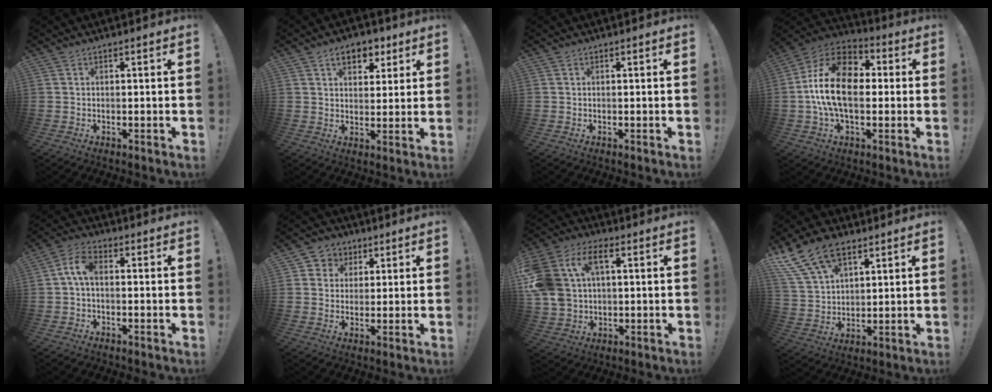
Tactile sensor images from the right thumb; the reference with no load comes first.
{"total": 8.7, "force": [4.6, 5.6, 4.8], "torque": [-0.061, -0.013, 0.083]}
{"total": 0.0}
{"total": 19.2, "force": [0.2, 11.8, 15.1], "torque": [-0.276, 0.025, 0.007]}
{"total": 6.4, "force": [0.3, 3.4, 5.5], "torque": [-0.116, 0.010, 0.007]}
{"total": 5.7, "force": [1.5, 5.5, 0.9], "torque": [-0.012, -0.006, 0.030]}
{"total": 14.2, "force": [4.0, 10.2, 9.1], "torque": [-0.206, -0.007, 0.076]}
{"total": 14.6, "force": [8.9, 8.3, 8.0], "torque": [-0.163, -0.038, 0.170]}